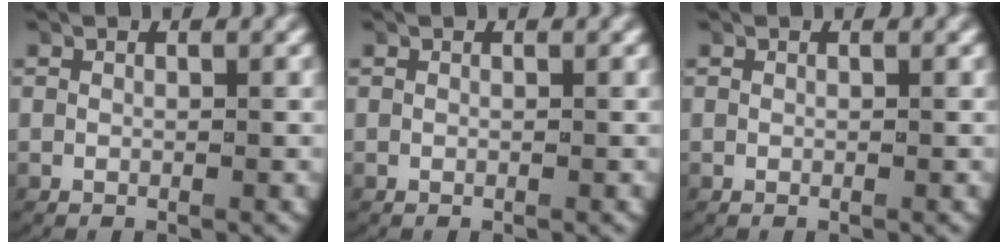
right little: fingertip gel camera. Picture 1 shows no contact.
{"total": 0.0}
{"total": 0.0}